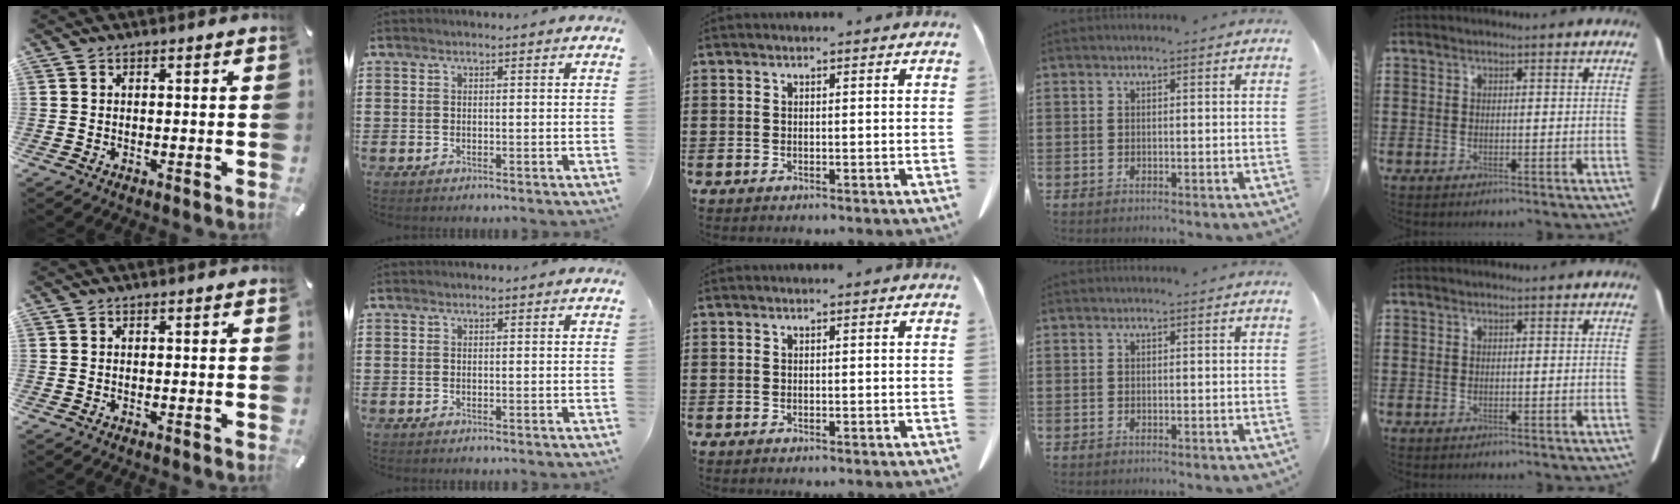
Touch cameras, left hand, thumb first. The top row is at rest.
{}